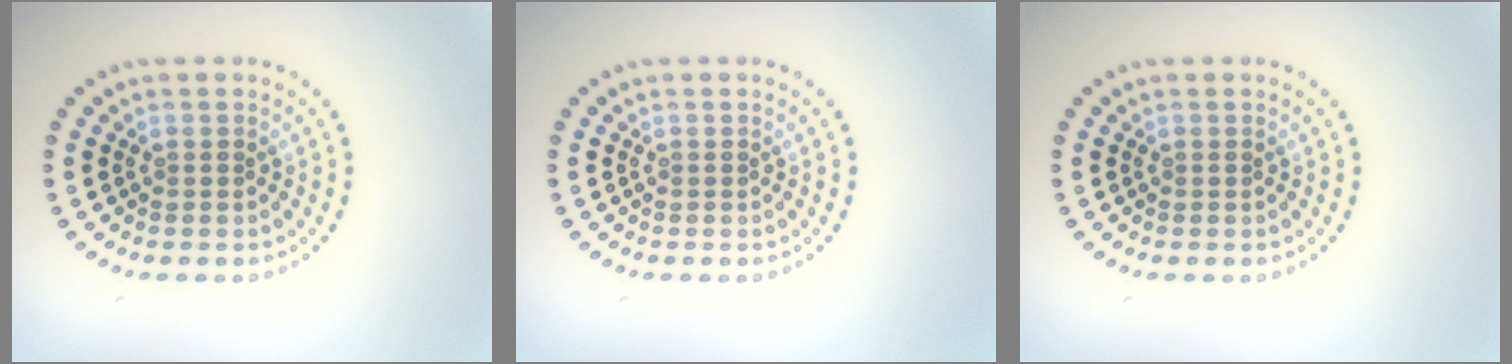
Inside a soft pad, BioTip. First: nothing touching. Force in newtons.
{"total": 0.0}
{"total": 0.0}